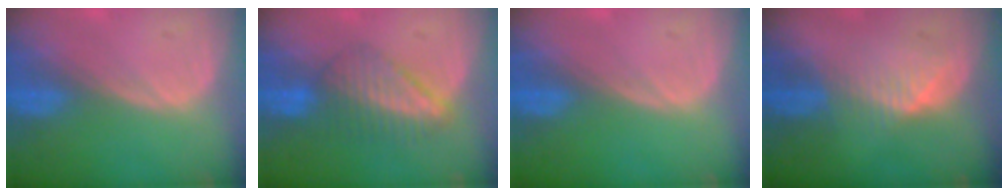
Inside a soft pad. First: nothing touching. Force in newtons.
{"total": 6.4, "press": 6.0, "slide": 2.0}
{"total": 0.0}
{"total": 4.3, "press": 4.3, "slide": 0.4}